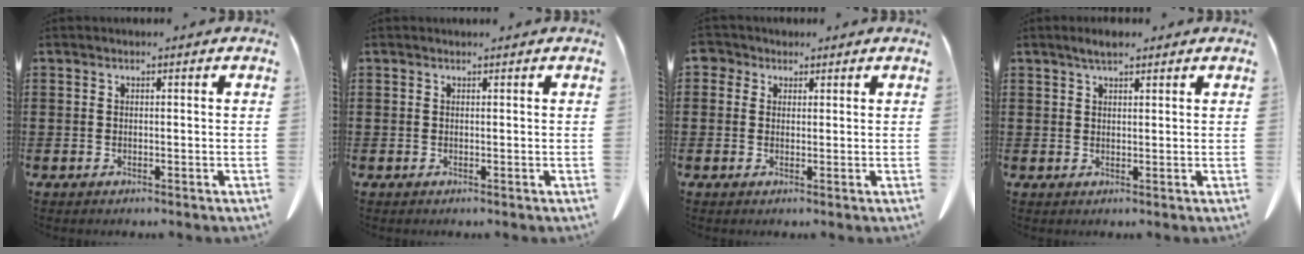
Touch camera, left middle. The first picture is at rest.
{"total": 0.0}
{"total": 2.2, "force": [1.3, 1.7, 0.5], "torque": [-0.018, 0.007, 0.025]}
{"total": 2.7, "force": [2.1, 0.6, 1.7], "torque": [-0.037, 0.004, 0.037]}